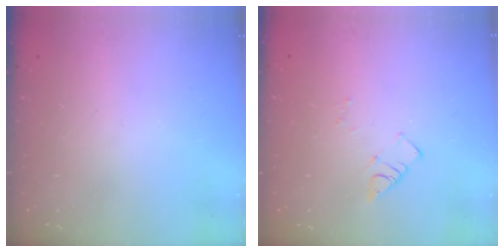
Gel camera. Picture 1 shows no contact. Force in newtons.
{"total": 4.1, "press": 4.0, "slide": 0.7}